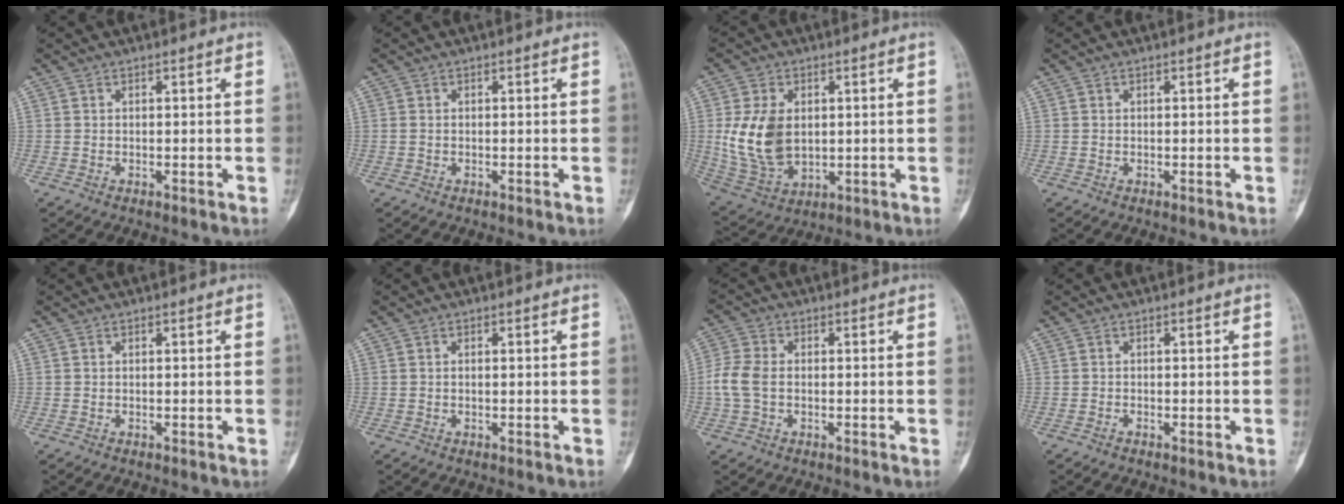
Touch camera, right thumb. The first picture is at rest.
{"total": 0.5, "force": [0.0, 0.3, 0.4], "torque": [-0.012, 0.000, 0.002]}
{"total": 12.8, "force": [1.2, 8.5, 9.5], "torque": [-0.172, -0.011, 0.040]}
{"total": 0.0}
{"total": 0.0}
{"total": 0.0}
{"total": 5.8, "force": [-0.5, 3.8, 4.3], "torque": [-0.110, 0.011, -0.015]}
{"total": 0.0}